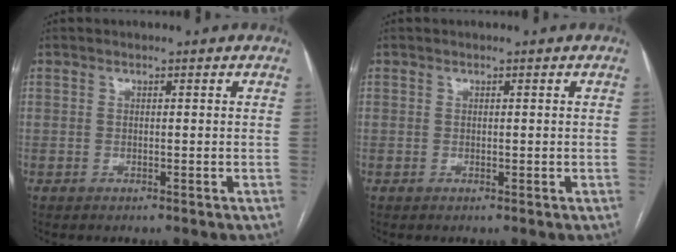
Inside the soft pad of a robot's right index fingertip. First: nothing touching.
{"total": 0.5, "force": [0.0, 0.4, 0.4], "torque": [-0.006, -0.002, 0.002]}